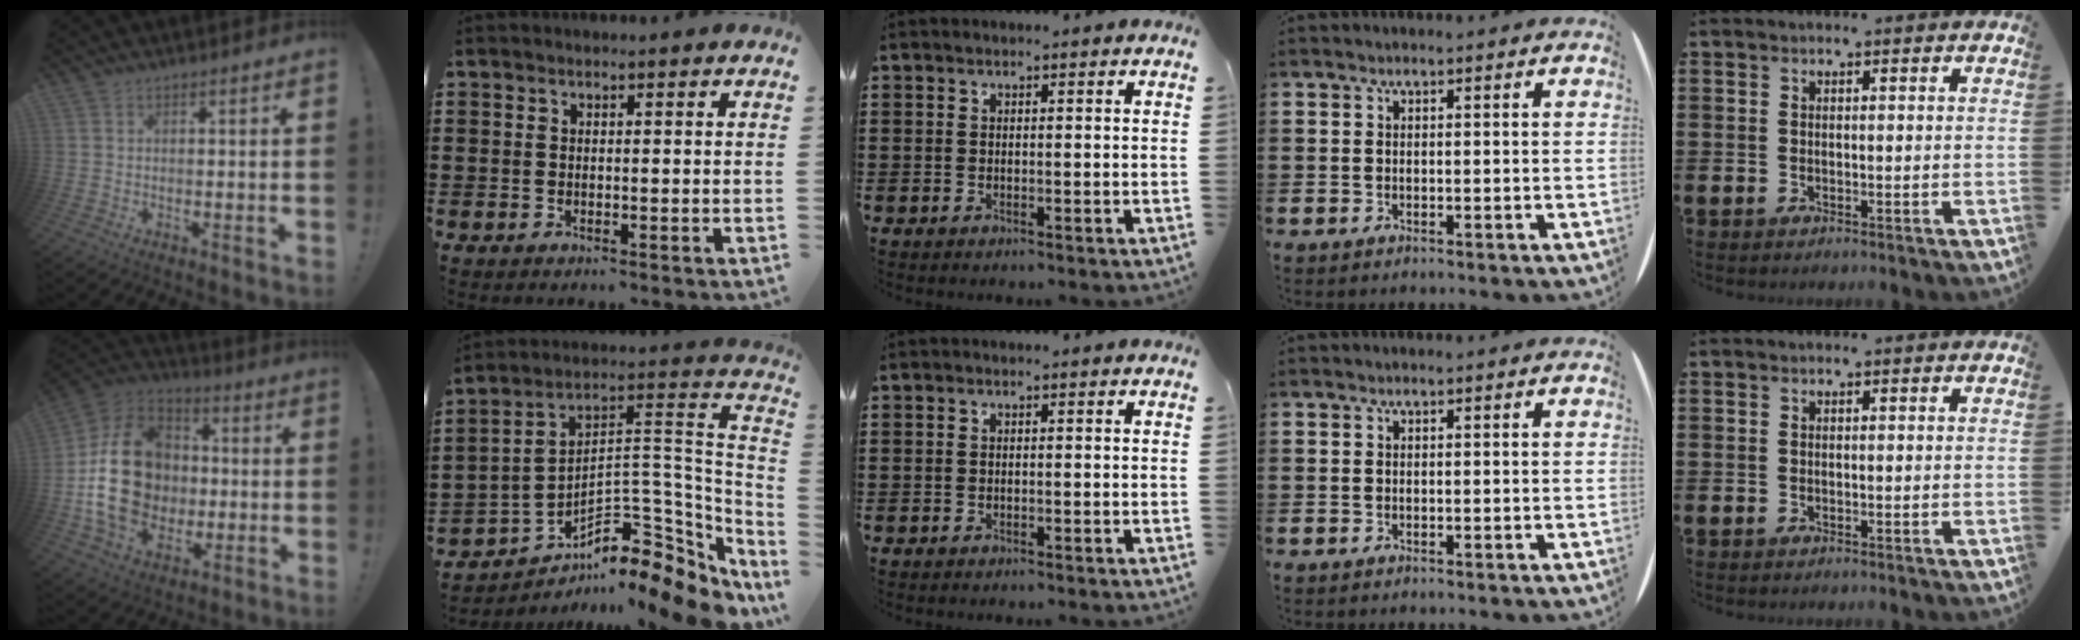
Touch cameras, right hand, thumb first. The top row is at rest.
{"thumb": {"total": 23.0, "force": [-1.5, 18.4, 13.7], "torque": [-0.227, 0.026, -0.003]}, "index": {"total": 8.6, "force": [-5.8, 3.5, 5.4], "torque": [-0.078, -0.007, -0.115]}}